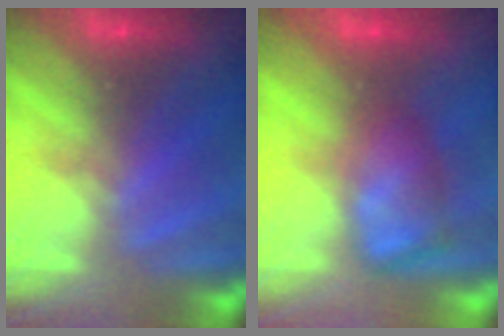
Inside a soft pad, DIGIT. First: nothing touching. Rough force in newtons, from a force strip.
{"total": 4.7}